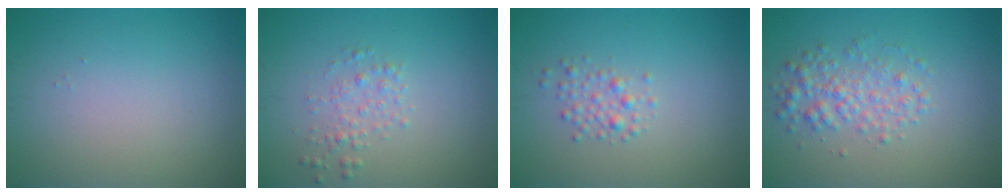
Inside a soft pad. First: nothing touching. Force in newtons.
{"total": 1.6, "press": 1.6, "slide": 0.0}
{"total": 1.6, "press": 1.6, "slide": 0.1}
{"total": 3.0, "press": 3.0, "slide": 0.0}